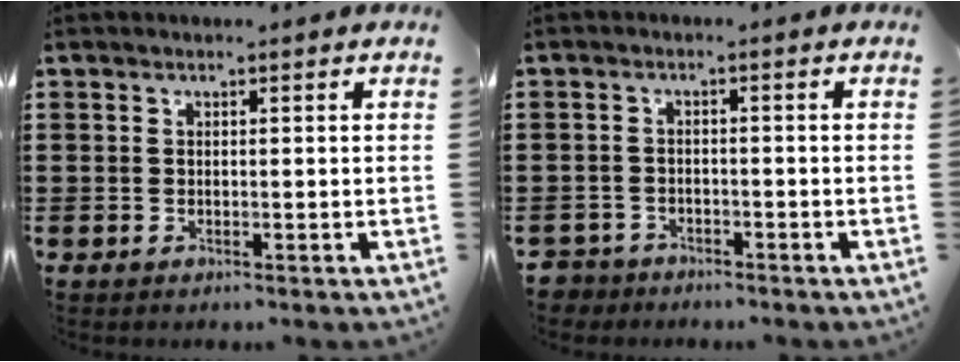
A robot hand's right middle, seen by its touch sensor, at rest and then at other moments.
{"total": 2.5, "force": [-2.4, 0.7, -0.2], "torque": [-0.003, -0.003, -0.054]}